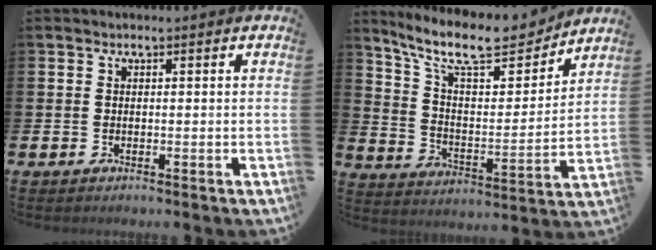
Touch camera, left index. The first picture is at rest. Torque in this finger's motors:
{"motor_torque": [0.10, -0.19, 0.72, 0.21]}